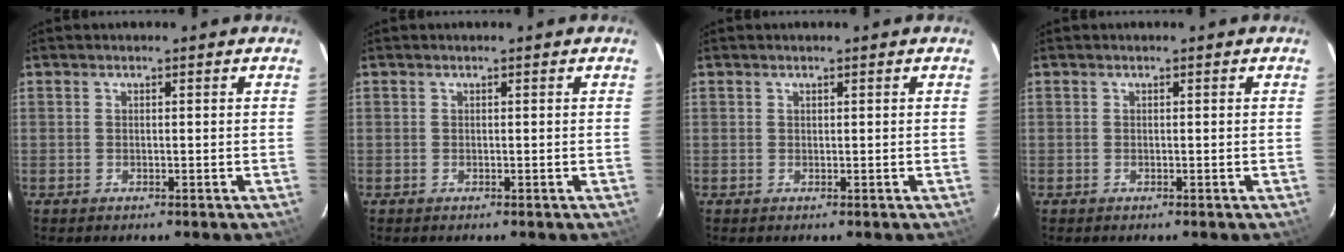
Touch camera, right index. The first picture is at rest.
{"total": 0.0}
{"total": 0.0}
{"total": 0.0}